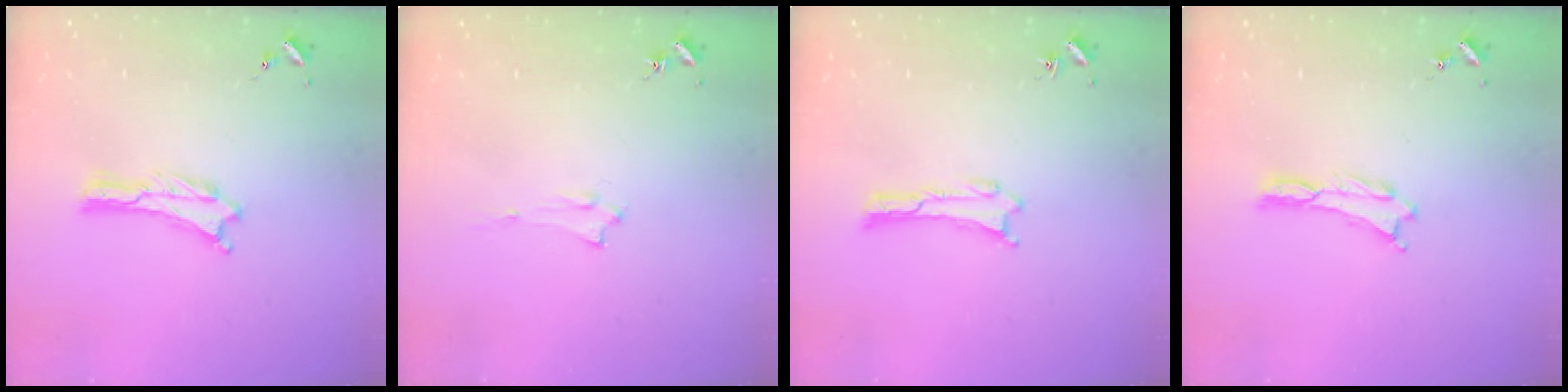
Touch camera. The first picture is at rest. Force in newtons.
{"total": 1.4, "press": 1.4, "slide": 0.2}
{"total": 0.0}
{"total": 0.0}